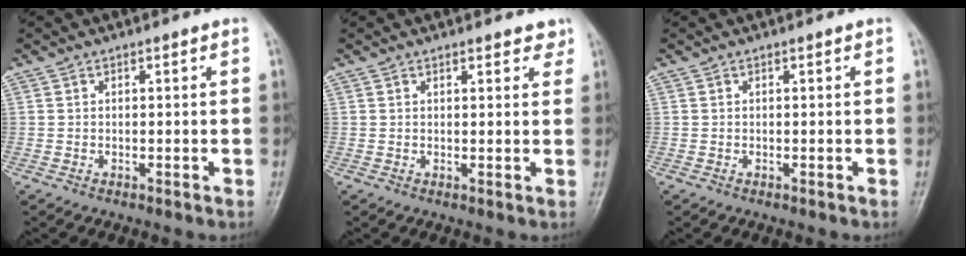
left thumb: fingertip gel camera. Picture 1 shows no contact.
{"total": 3.2, "force": [2.5, 1.3, 1.5], "torque": [0.005, -0.008, 0.025]}
{"total": 0.0}